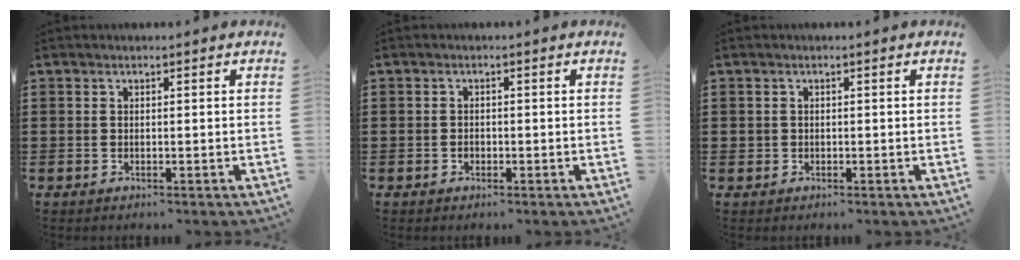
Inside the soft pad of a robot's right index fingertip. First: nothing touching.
{"total": 0.8, "force": [-0.4, 0.6, 0.4], "torque": [-0.010, 0.000, -0.008]}
{"total": 0.6, "force": [-0.1, 0.6, -0.1], "torque": [0.001, 0.005, -0.004]}